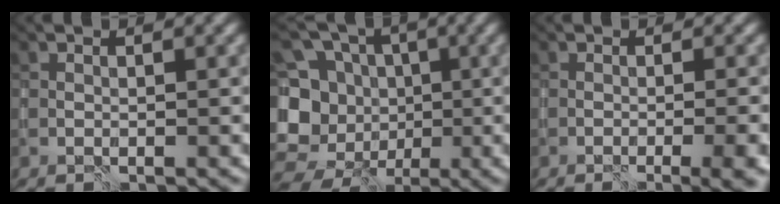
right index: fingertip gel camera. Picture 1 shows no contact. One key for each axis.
{"total": 13.8, "fx": -2.9, "fy": 12.3, "fz": 5.6, "tx": -0.134, "ty": 0.010, "tz": -0.058}
{"total": 4.4, "fx": -1.3, "fy": 1.4, "fz": 4.0, "tx": -0.029, "ty": -0.007, "tz": -0.013}